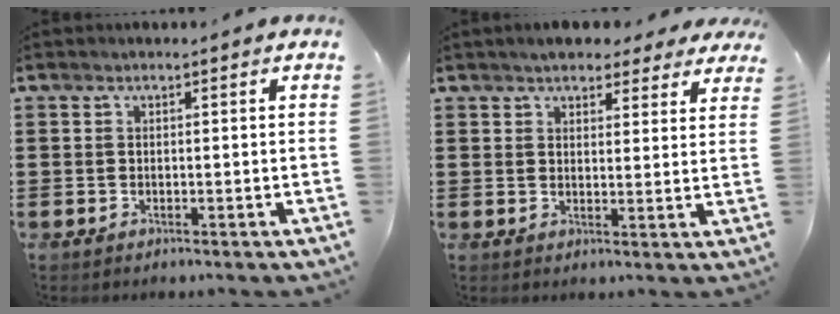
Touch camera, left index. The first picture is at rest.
{"total": 4.2, "force": [3.9, 1.0, 1.0], "torque": [-0.025, -0.009, 0.071]}